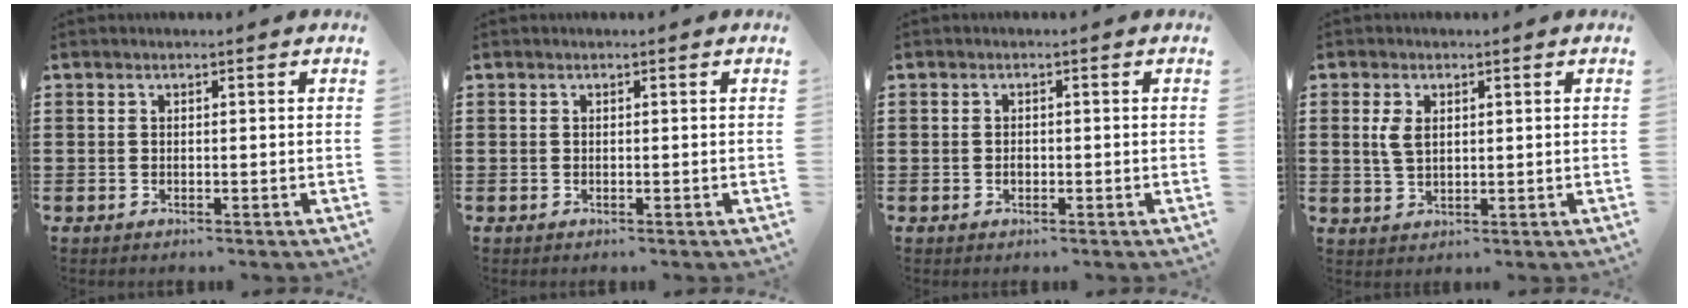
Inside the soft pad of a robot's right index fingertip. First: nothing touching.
{"total": 0.0}
{"total": 0.9, "force": [-0.3, 0.7, 0.6], "torque": [-0.013, 0.002, -0.005]}
{"total": 3.5, "force": [0.9, 1.9, 2.8], "torque": [-0.067, 0.004, 0.012]}